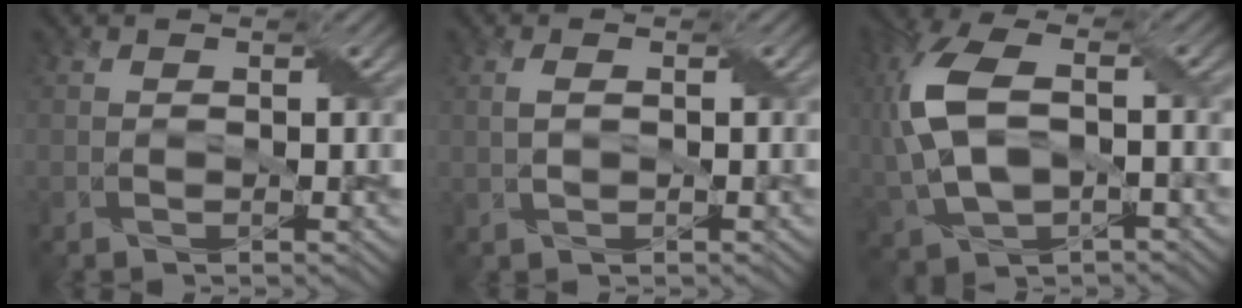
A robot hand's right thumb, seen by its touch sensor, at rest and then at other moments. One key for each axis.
{"total": 0.8, "fx": 0.2, "fy": 0.5, "fz": 0.5, "tx": -0.018, "ty": 0.003, "tz": 0.007}
{"total": 11.5, "fx": 0.6, "fy": 6.6, "fz": 9.4, "tx": -0.249, "ty": 0.004, "tz": 0.016}